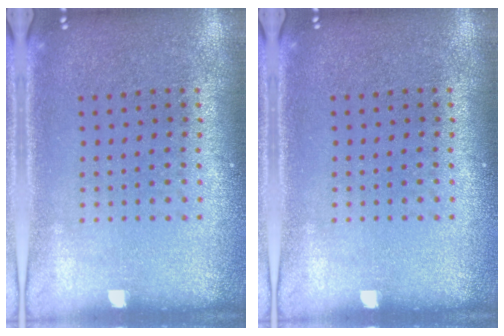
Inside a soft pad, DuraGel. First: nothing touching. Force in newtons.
{"total": 0.0}